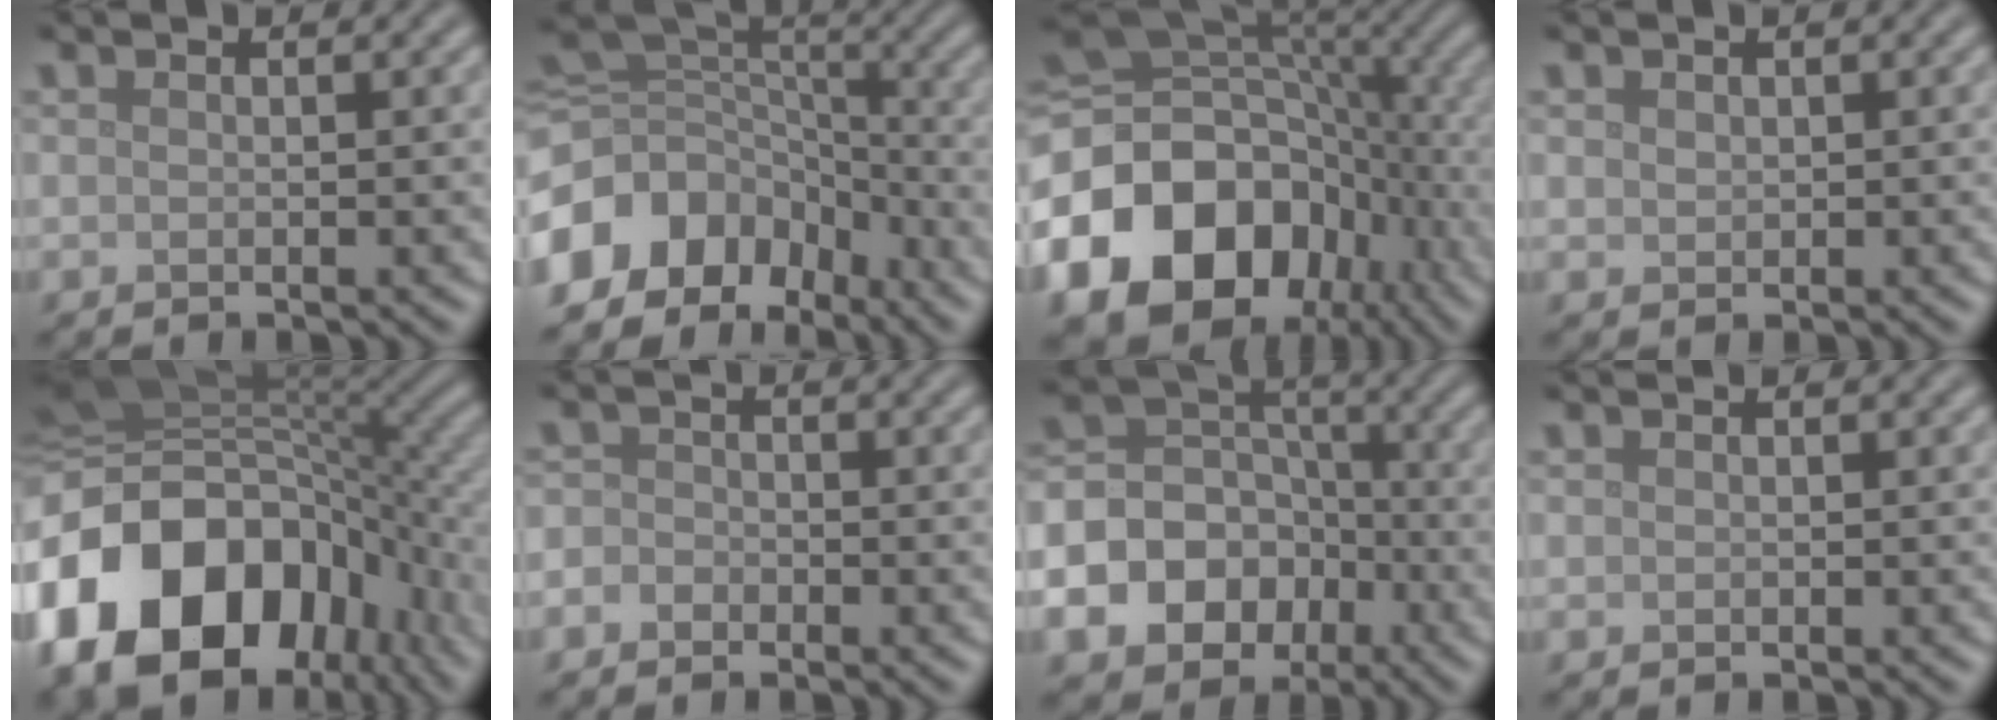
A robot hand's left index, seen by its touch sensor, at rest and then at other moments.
{"total": 11.4, "force": [-5.9, 8.2, 5.2], "torque": [-0.125, 0.009, -0.113]}
{"total": 18.4, "force": [-6.6, 14.0, 9.9], "torque": [-0.232, -0.022, -0.114]}
{"total": 0.7, "force": [0.4, 0.6, 0.2], "torque": [-0.005, -0.002, 0.009]}
{"total": 19.7, "force": [-6.5, 13.8, 12.4], "torque": [-0.286, -0.028, -0.112]}
{"total": 1.9, "force": [-0.8, 1.7, 0.5], "torque": [0.011, 0.008, -0.024]}
{"total": 13.8, "force": [-6.1, 11.5, 4.3], "torque": [-0.105, -0.029, -0.119]}
{"total": 0.0}